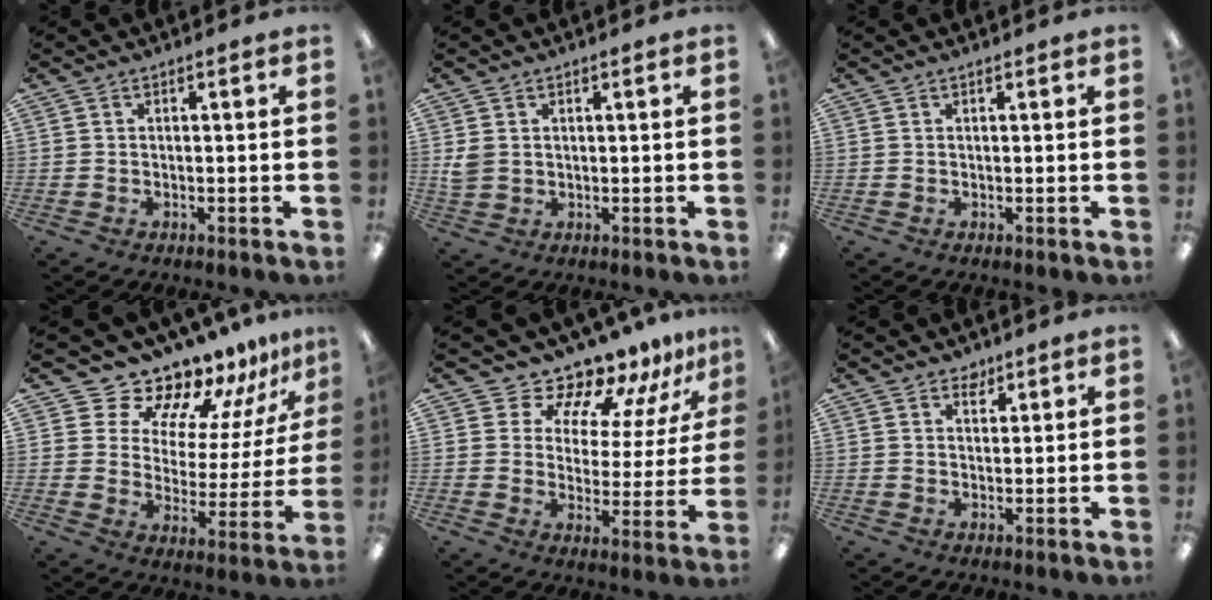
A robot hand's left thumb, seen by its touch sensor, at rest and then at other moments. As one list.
[{"total": 3.4, "force": [1.0, 2.9, 1.5], "torque": [-0.023, 0.002, 0.018]}, {"total": 0.6, "force": [0.5, 0.3, -0.1], "torque": [0.001, 0.001, 0.009]}, {"total": 13.4, "force": [12.3, 5.1, 1.5], "torque": [-0.046, -0.120, 0.217]}, {"total": 11.1, "force": [10.5, 3.6, 1.2], "torque": [-0.044, -0.102, 0.190]}, {"total": 3.2, "force": [2.5, 2.0, 0.3], "torque": [0.004, -0.009, 0.044]}]